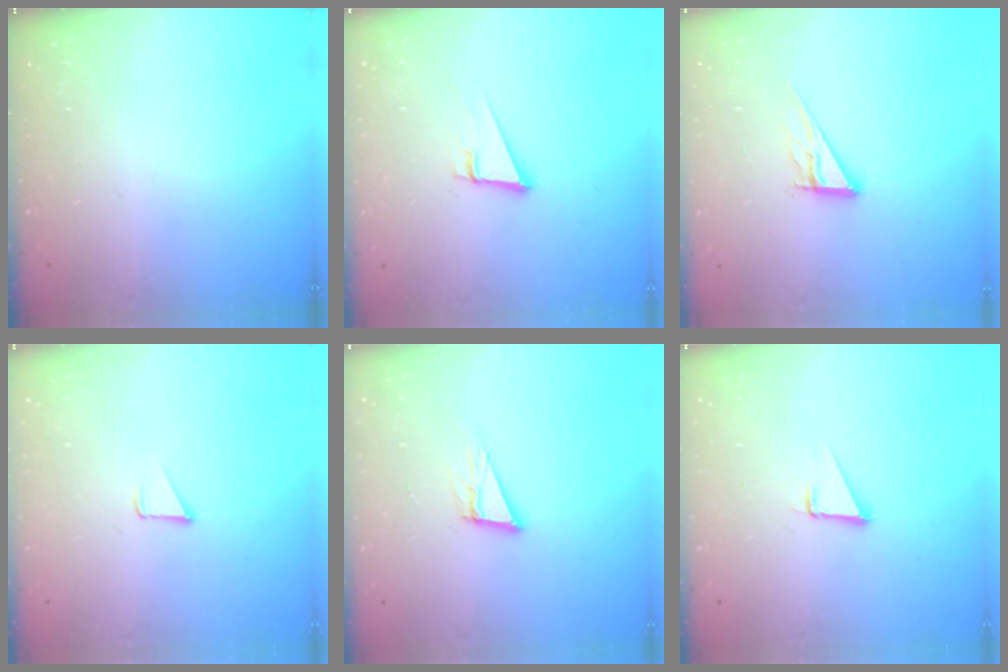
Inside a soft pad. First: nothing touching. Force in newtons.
{"total": 6.8, "press": 6.3, "slide": 2.5}
{"total": 7.1, "press": 7.1, "slide": 0.2}
{"total": 1.2, "press": 1.2, "slide": 0.1}
{"total": 10.3, "press": 9.7, "slide": 3.3}
{"total": 1.9, "press": 1.9, "slide": 0.1}